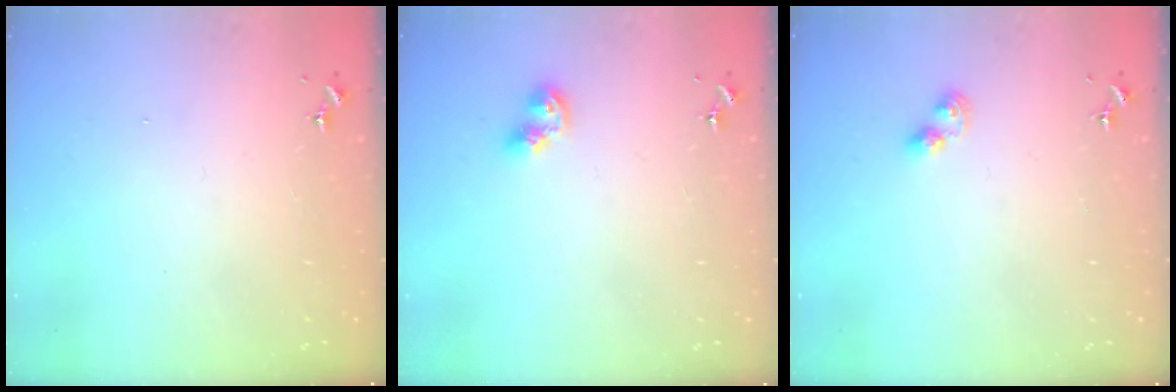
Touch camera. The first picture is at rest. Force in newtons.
{"total": 7.9, "press": 7.9, "slide": 0.7}
{"total": 3.9, "press": 3.8, "slide": 0.5}